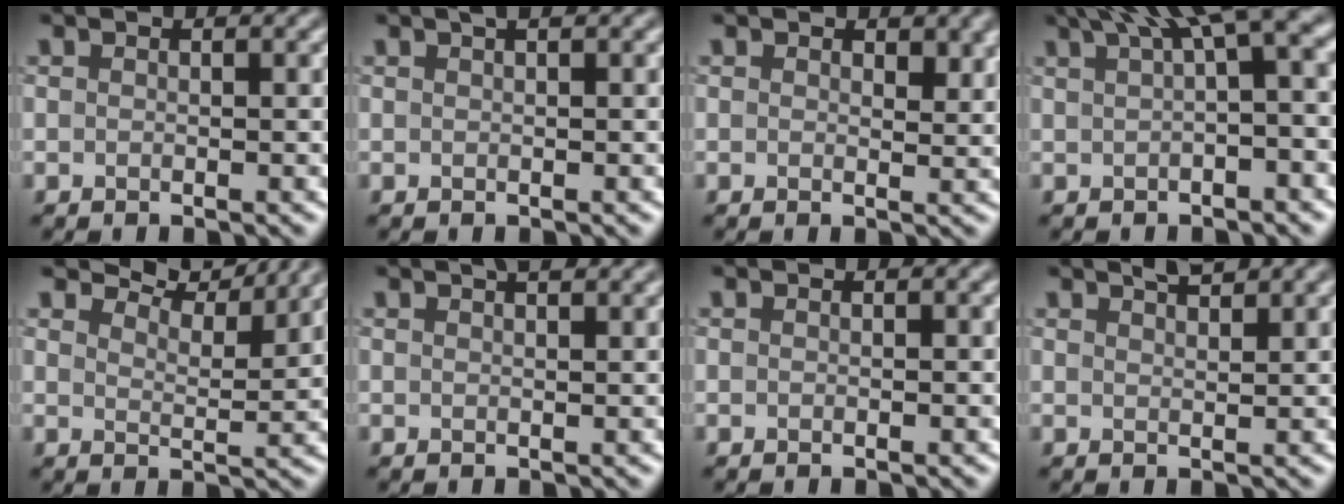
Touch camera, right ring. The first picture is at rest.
{"total": 1.0, "force": [0.6, 0.2, 0.7], "torque": [-0.007, 0.002, 0.008]}
{"total": 1.7, "force": [1.0, 0.9, 1.1], "torque": [-0.013, -0.005, 0.019]}
{"total": 7.1, "force": [3.2, 1.9, 6.1], "torque": [-0.065, 0.026, 0.051]}
{"total": 5.6, "force": [5.3, 0.7, 1.6], "torque": [-0.039, 0.006, 0.073]}
{"total": 2.7, "force": [1.8, 1.0, 1.7], "torque": [0.000, 0.008, 0.004]}
{"total": 0.0}
{"total": 2.2, "force": [1.8, 0.5, 1.2], "torque": [-0.006, 0.003, 0.021]}